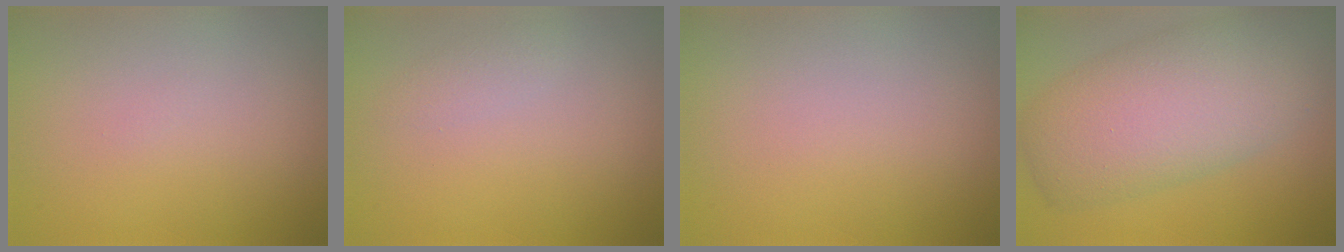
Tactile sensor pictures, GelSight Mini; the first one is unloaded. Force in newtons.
{"total": 1.0, "press": 1.0, "slide": 0.0}
{"total": 0.0}
{"total": 9.3, "press": 9.3, "slide": 0.3}